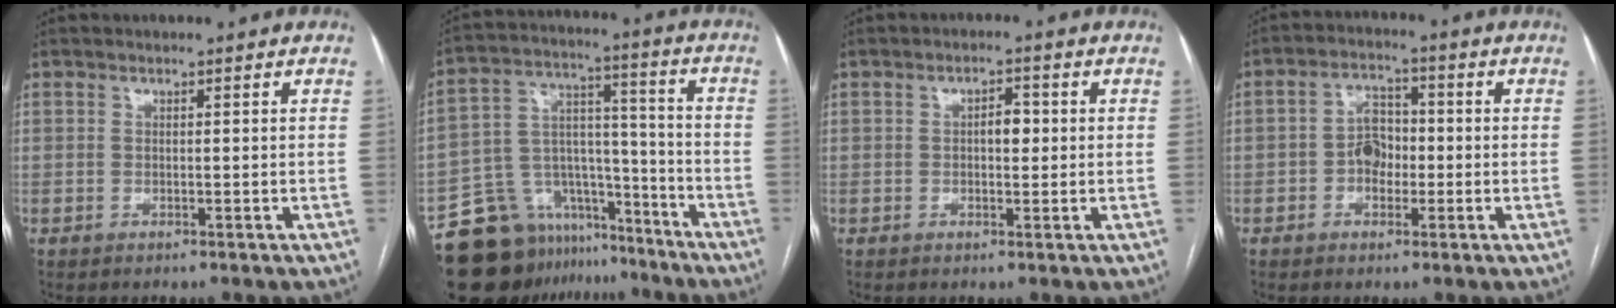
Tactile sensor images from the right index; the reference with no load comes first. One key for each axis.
{"total": 16.4, "fx": -13.0, "fy": 9.2, "fz": 3.5, "tx": -0.059, "ty": 0.078, "tz": -0.207}
{"total": 2.7, "fx": 0.2, "fy": 1.3, "fz": 2.3, "tx": -0.034, "ty": 0.008, "tz": 0.001}
{"total": 5.0, "fx": -1.0, "fy": 3.5, "fz": 3.5, "tx": -0.062, "ty": 0.018, "tz": -0.019}